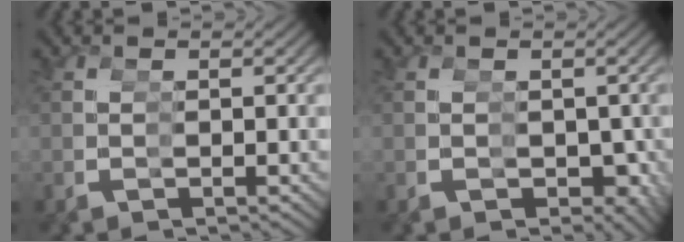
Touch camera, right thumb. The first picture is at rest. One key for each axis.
{"total": 3.0, "fx": -0.3, "fy": 2.7, "fz": 1.3, "tx": -0.009, "ty": -0.011, "tz": 0.003}